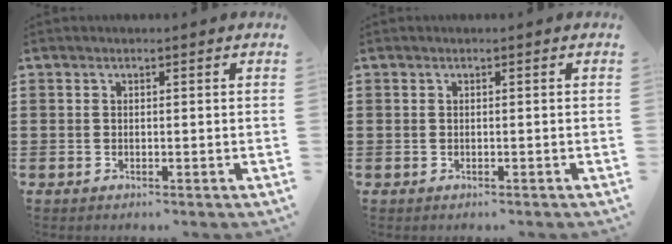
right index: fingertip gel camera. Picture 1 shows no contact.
{"total": 0.0}